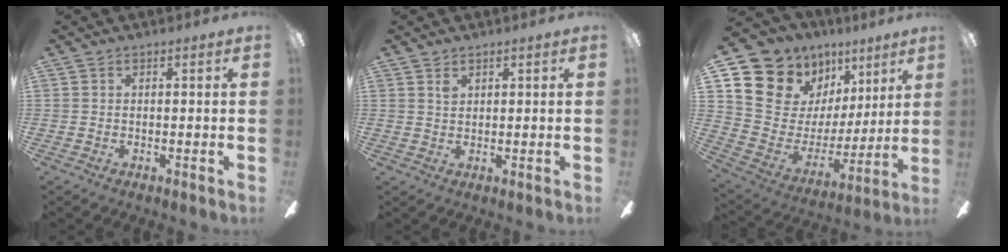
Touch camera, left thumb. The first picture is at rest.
{"total": 1.8, "force": [1.3, 1.0, 0.6], "torque": [-0.007, -0.004, 0.024]}
{"total": 12.3, "force": [8.4, 8.5, 3.0], "torque": [-0.079, -0.067, 0.166]}